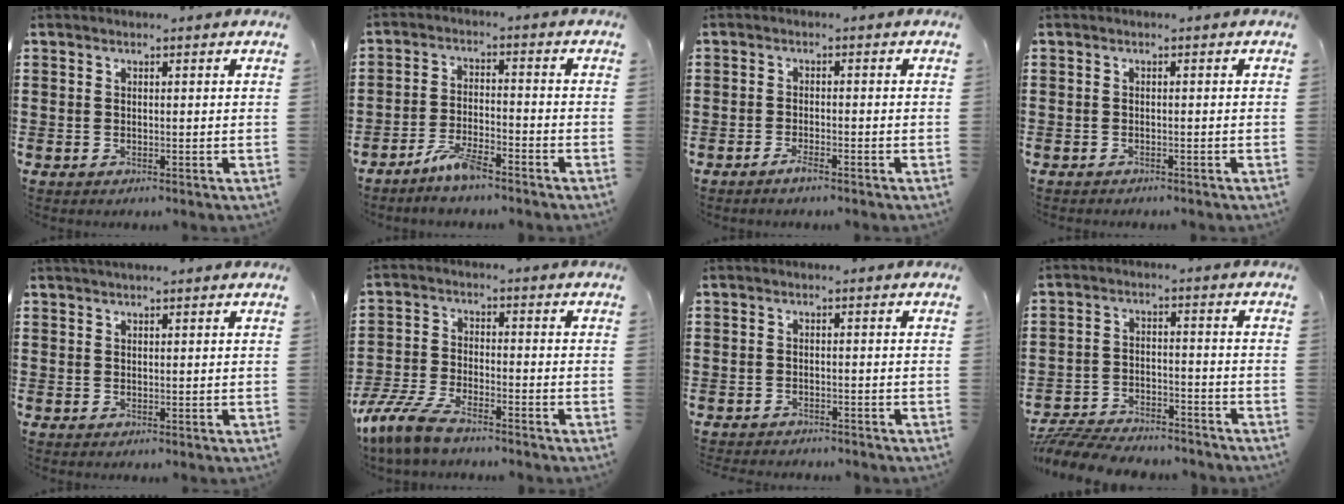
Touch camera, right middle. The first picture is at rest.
{"total": 3.1, "force": [-2.3, 0.3, 2.0], "torque": [-0.049, -0.002, -0.045]}
{"total": 1.8, "force": [-1.4, 0.1, 1.2], "torque": [-0.030, -0.006, -0.026]}
{"total": 0.7, "force": [-0.7, 0.1, 0.1], "torque": [-0.003, 0.000, -0.016]}
{"total": 0.7, "force": [0.6, 0.2, 0.3], "torque": [-0.007, 0.001, 0.012]}
{"total": 6.9, "force": [-5.9, 1.6, 3.2], "torque": [-0.090, -0.003, -0.121]}
{"total": 1.6, "force": [-1.6, 0.2, 0.0], "torque": [-0.005, 0.001, -0.036]}
{"total": 7.2, "force": [-7.0, 1.1, 1.3], "torque": [-0.029, 0.013, -0.140]}